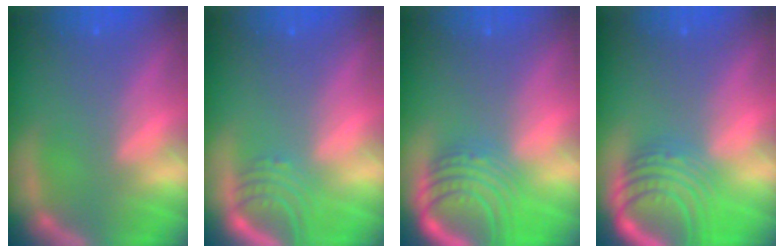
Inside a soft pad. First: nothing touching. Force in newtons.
{"total": 3.9}
{"total": 8.5}
{"total": 9.1}